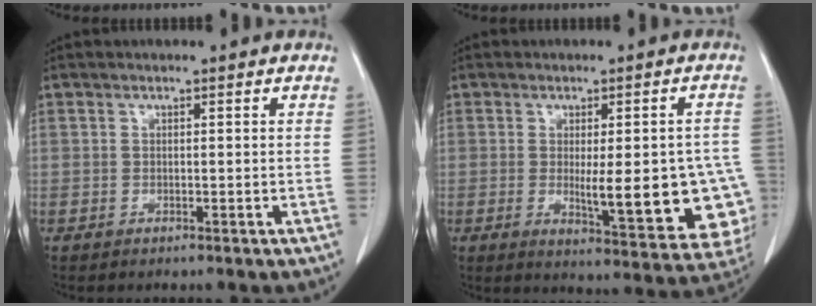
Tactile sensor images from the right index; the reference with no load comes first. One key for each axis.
{"total": 15.6, "fx": -2.8, "fy": 4.1, "fz": 14.8, "tx": -0.117, "ty": -0.001, "tz": -0.016}